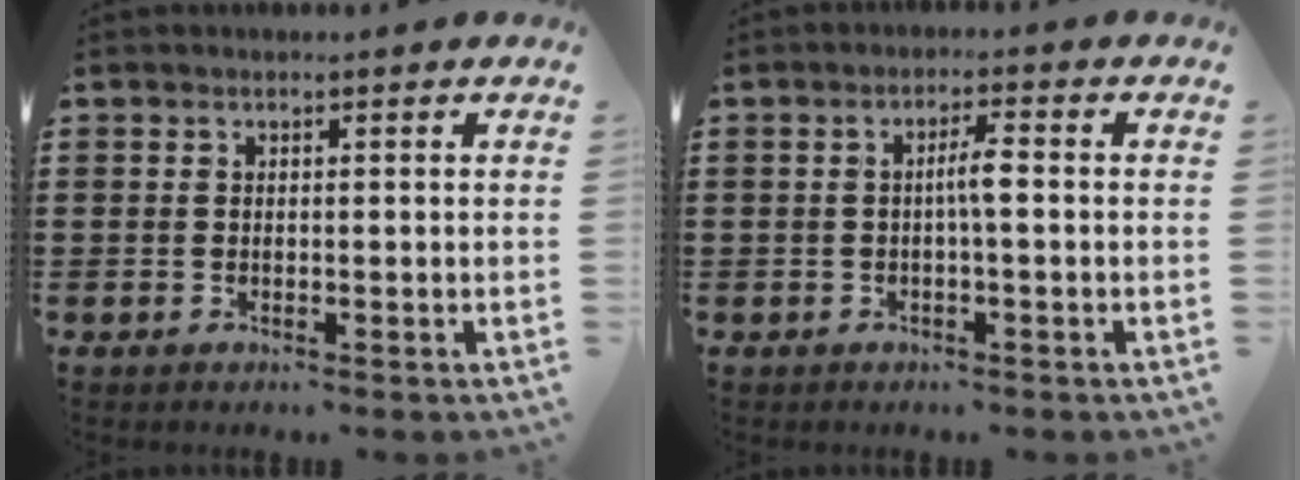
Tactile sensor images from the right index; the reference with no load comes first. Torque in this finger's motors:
{"motor_torque": [0.50, -0.37, 0.08, 0.09]}